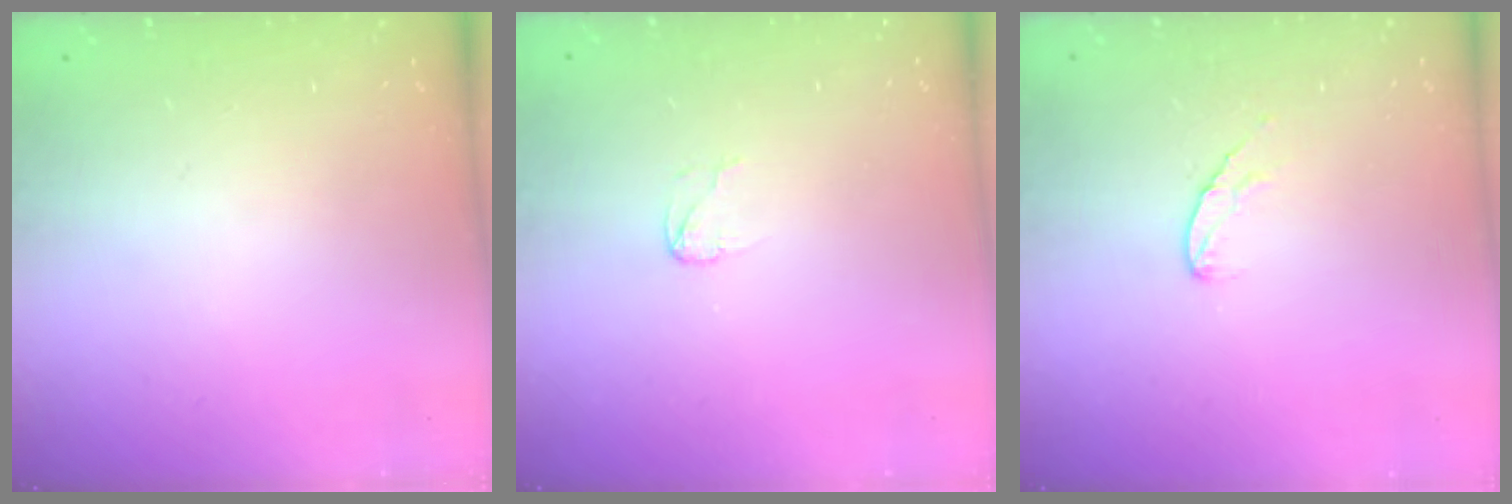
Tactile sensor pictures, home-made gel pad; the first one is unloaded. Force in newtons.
{"total": 2.7, "press": 2.7, "slide": 0.2}
{"total": 5.8, "press": 5.8, "slide": 0.3}